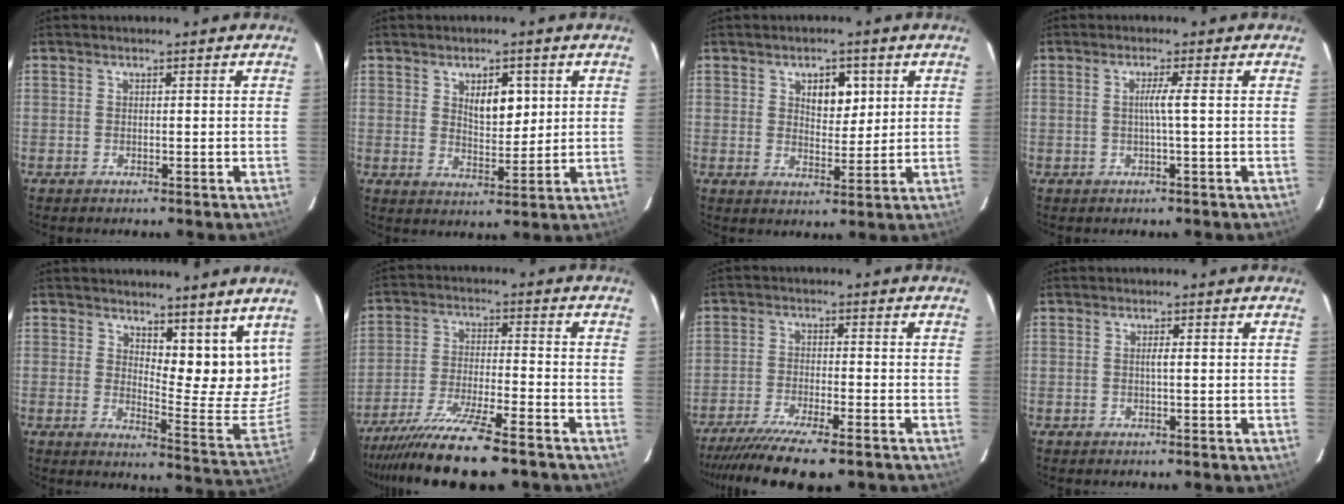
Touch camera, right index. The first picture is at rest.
{"total": 5.6, "force": [2.1, 2.5, 4.6], "torque": [-0.074, -0.001, 0.040]}
{"total": 5.2, "force": [2.1, 2.7, 3.9], "torque": [-0.057, 0.003, 0.037]}
{"total": 2.2, "force": [0.0, -0.7, 2.1], "torque": [-0.038, 0.000, 0.000]}
{"total": 12.0, "force": [9.3, 4.0, 6.4], "torque": [-0.076, -0.030, 0.123]}
{"total": 13.6, "force": [-11.1, 0.2, 7.9], "torque": [-0.138, -0.035, -0.185]}
{"total": 13.4, "force": [-11.1, 1.3, 7.5], "torque": [-0.121, -0.029, -0.174]}
{"total": 0.8, "force": [0.0, -0.1, 0.8], "torque": [-0.015, 0.000, -0.001]}